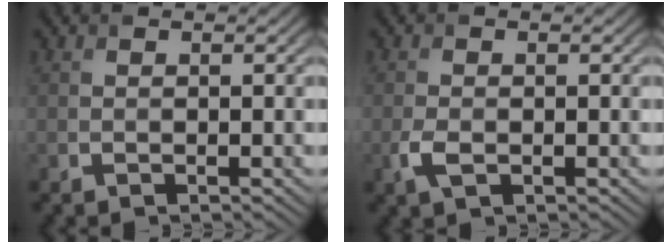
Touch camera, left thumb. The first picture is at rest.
{"total": 2.2, "force": [-0.7, 1.2, 1.7], "torque": [-0.044, -0.005, -0.013]}